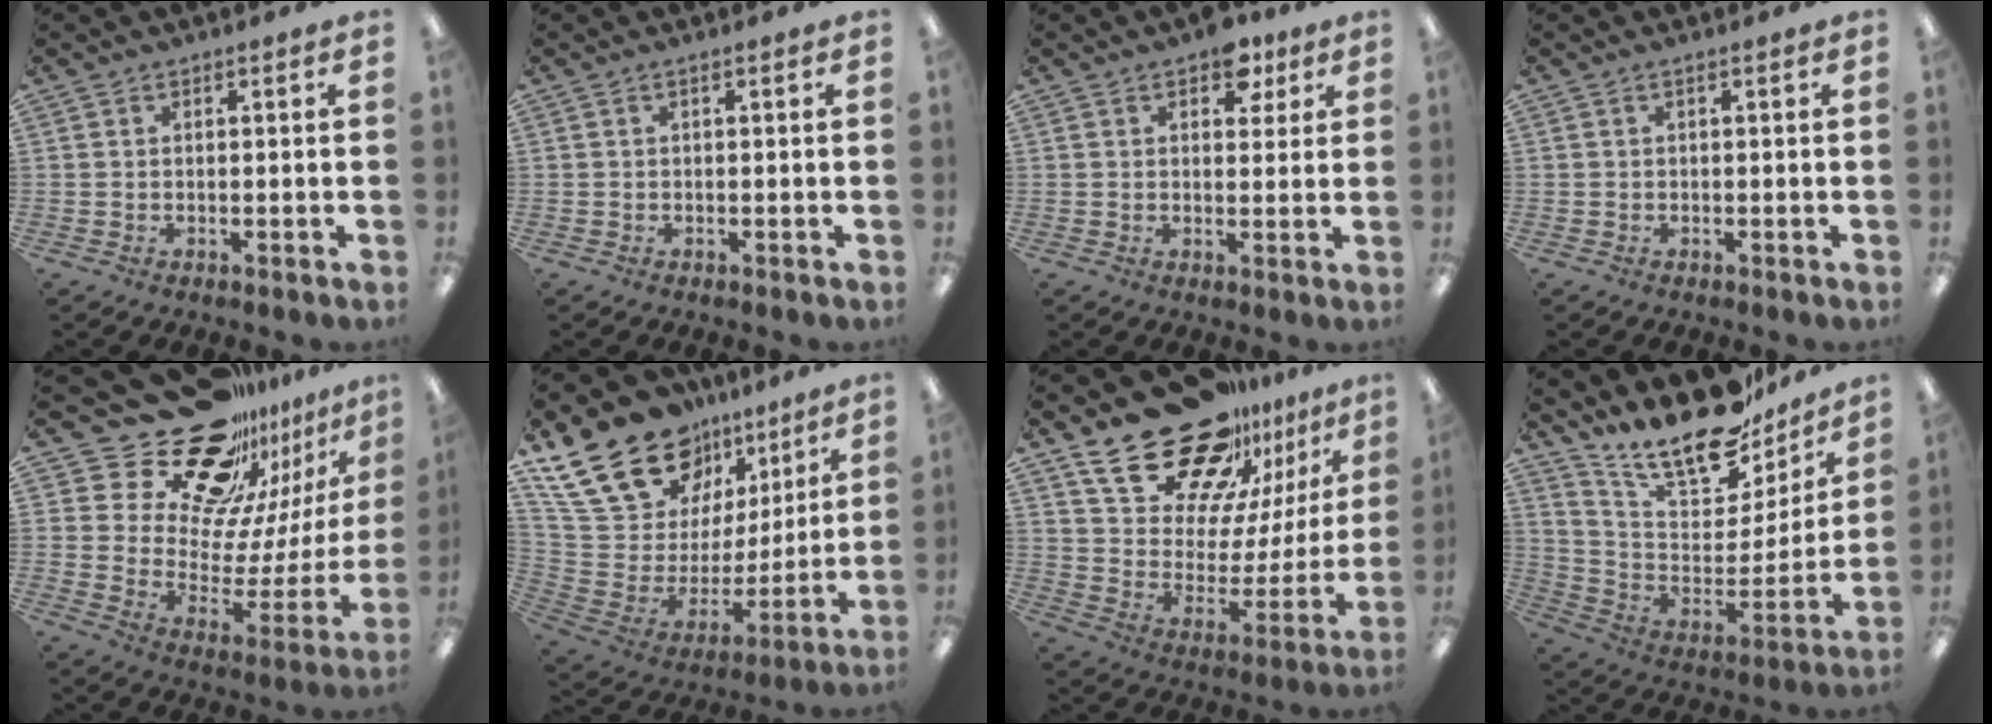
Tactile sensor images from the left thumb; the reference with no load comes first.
{"total": 0.0}
{"total": 6.2, "force": [4.1, 3.6, 3.0], "torque": [-0.029, -0.013, 0.068]}
{"total": 0.0}
{"total": 23.9, "force": [18.7, 12.0, 8.9], "torque": [-0.147, -0.139, 0.348]}
{"total": 23.5, "force": [16.4, 13.3, 10.3], "torque": [-0.206, -0.103, 0.315]}
{"total": 24.1, "force": [18.6, 11.2, 10.6], "torque": [-0.178, -0.116, 0.331]}
{"total": 20.3, "force": [16.6, 7.8, 8.6], "torque": [-0.146, -0.122, 0.288]}